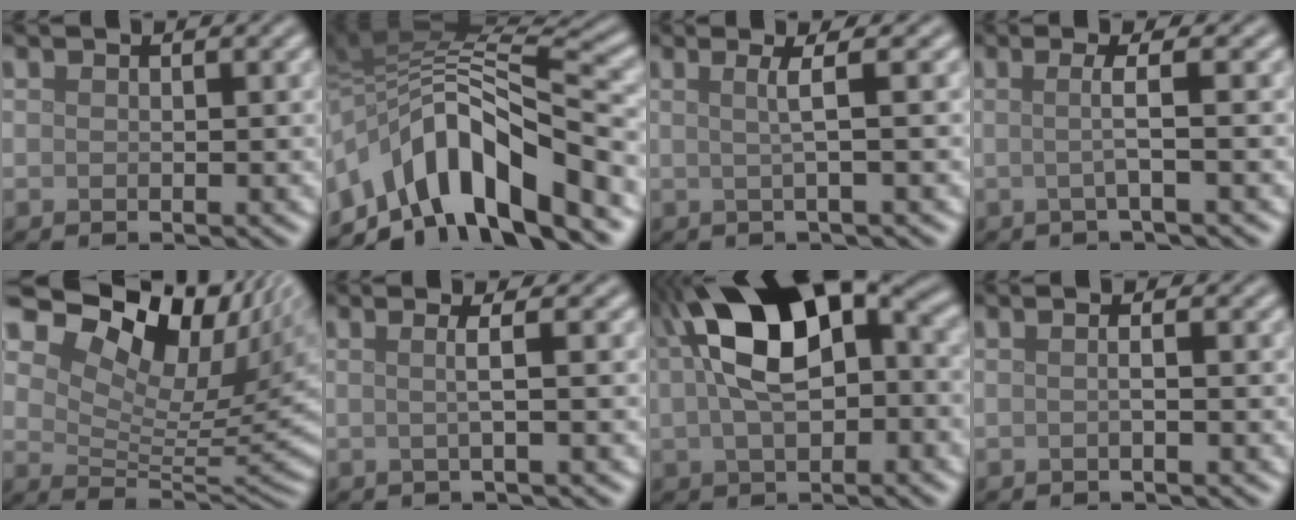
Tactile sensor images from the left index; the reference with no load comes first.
{"total": 10.6, "force": [-5.5, 4.0, 8.1], "torque": [-0.122, 0.011, -0.097]}
{"total": 2.4, "force": [0.3, 0.5, 2.3], "torque": [-0.038, 0.006, -0.003]}
{"total": 2.5, "force": [0.0, 0.5, 2.4], "torque": [-0.041, 0.000, -0.011]}
{"total": 13.5, "force": [7.8, 7.1, 8.4], "torque": [-0.146, 0.026, 0.140]}
{"total": 2.1, "force": [0.1, 0.5, 2.0], "torque": [-0.030, 0.003, -0.008]}
{"total": 12.1, "force": [2.4, 6.3, 10.1], "torque": [-0.172, 0.022, 0.033]}
{"total": 1.1, "force": [-0.1, 0.3, 1.1], "torque": [-0.012, -0.001, -0.007]}